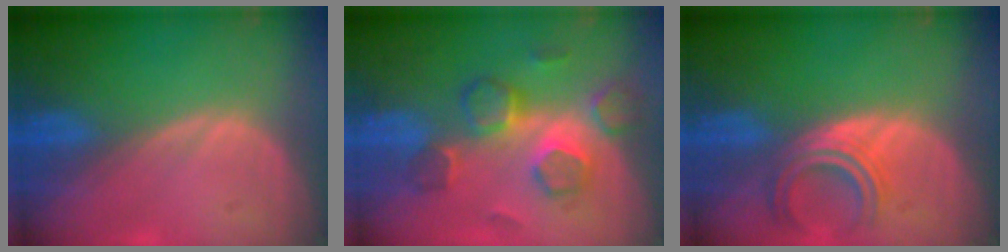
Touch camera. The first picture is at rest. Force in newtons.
{"total": 8.8, "press": 7.7, "slide": 4.2}
{"total": 4.7, "press": 4.7, "slide": 0.4}